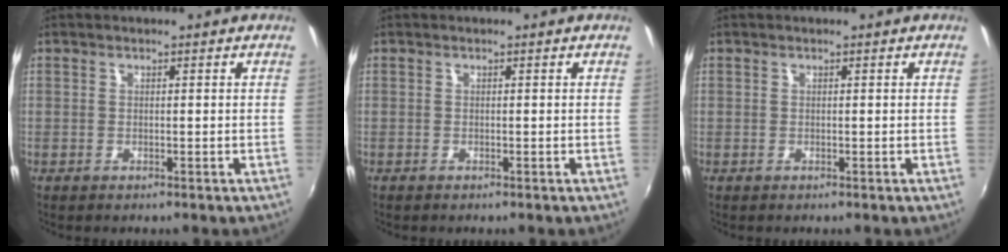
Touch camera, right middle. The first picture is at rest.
{"total": 0.0}
{"total": 0.0}